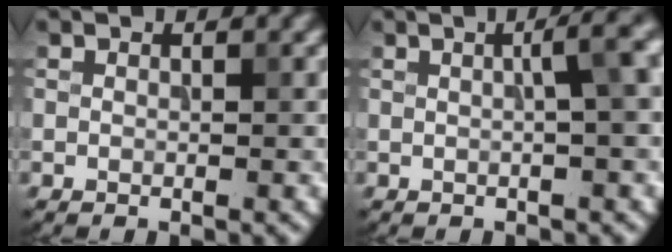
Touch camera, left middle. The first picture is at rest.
{"total": 4.8, "force": [0.8, 1.5, 4.4], "torque": [-0.035, 0.026, 0.007]}